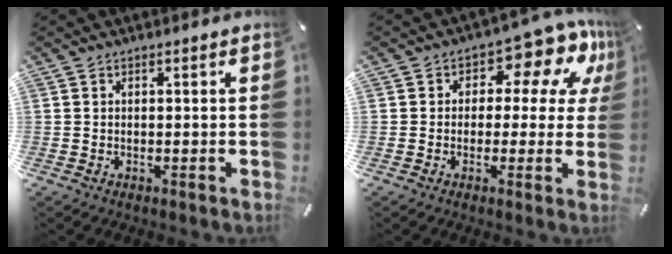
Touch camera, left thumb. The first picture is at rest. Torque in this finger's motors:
{"motor_torque": [0.23, 0.07, 0.52, 0.30, -0.08]}